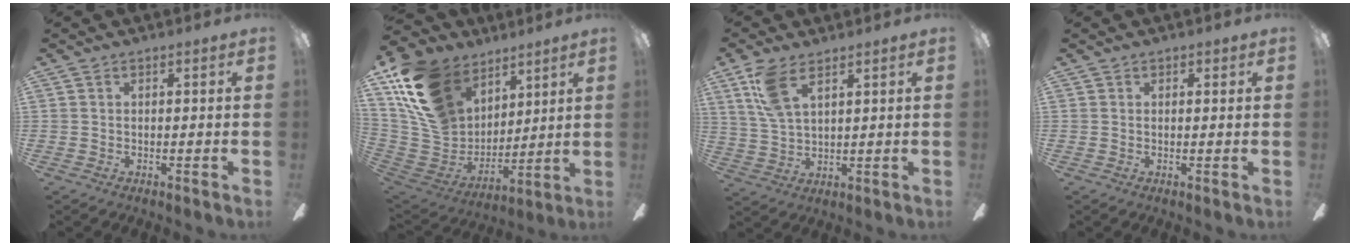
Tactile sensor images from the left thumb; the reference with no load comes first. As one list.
[{"total": 20.0, "force": [11.2, 13.7, 9.3], "torque": [-0.221, -0.047, 0.214]}, {"total": 8.7, "force": [5.2, 3.8, 5.9], "torque": [-0.133, -0.006, 0.097]}, {"total": 0.8, "force": [0.5, 0.6, 0.2], "torque": [0.005, 0.000, 0.007]}]